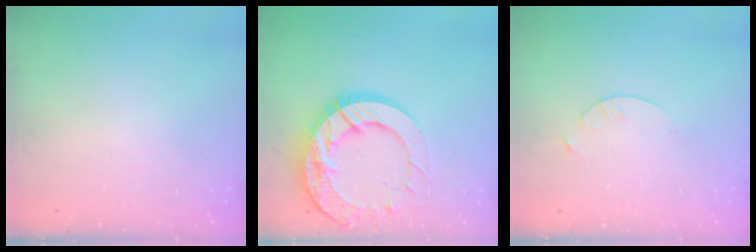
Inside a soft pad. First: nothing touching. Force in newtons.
{"total": 21.2, "press": 21.1, "slide": 2.1}
{"total": 1.7, "press": 1.6, "slide": 0.2}